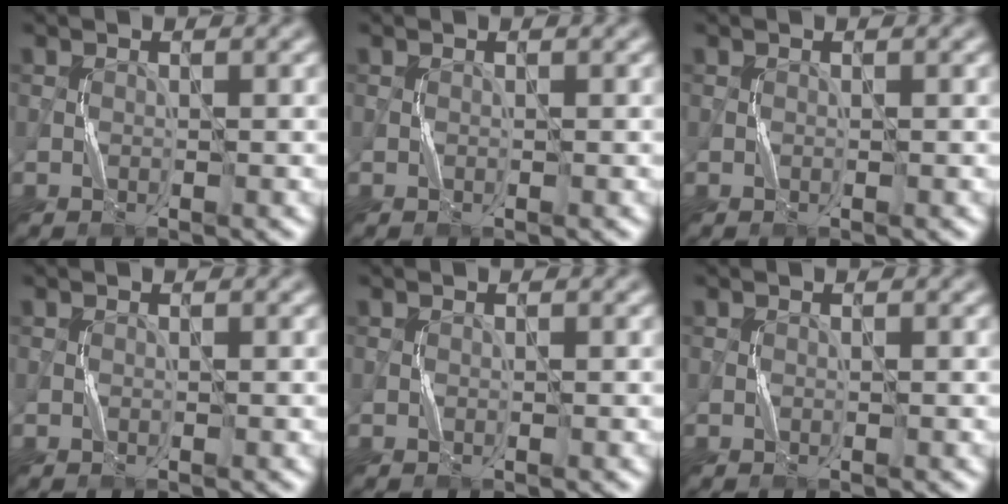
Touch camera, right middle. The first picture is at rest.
{"total": 0.0}
{"total": 0.0}
{"total": 0.0}
{"total": 0.0}
{"total": 0.0}